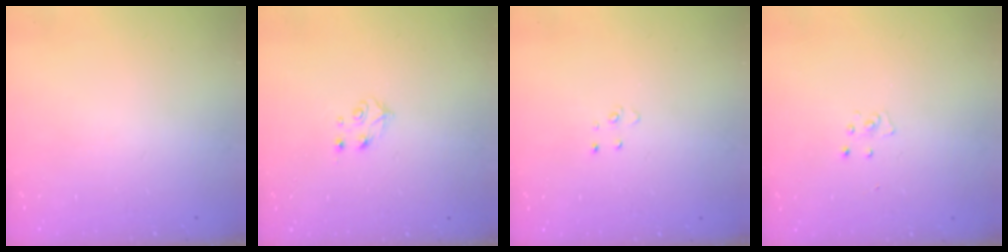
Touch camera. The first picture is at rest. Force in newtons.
{"total": 4.2, "press": 4.1, "slide": 0.6}
{"total": 2.6, "press": 2.6, "slide": 0.2}
{"total": 2.6, "press": 2.6, "slide": 0.2}